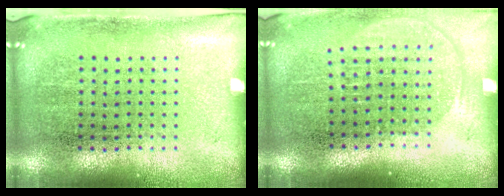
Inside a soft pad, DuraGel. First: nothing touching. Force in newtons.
{"total": 1.4, "press": 1.2, "slide": 0.7}